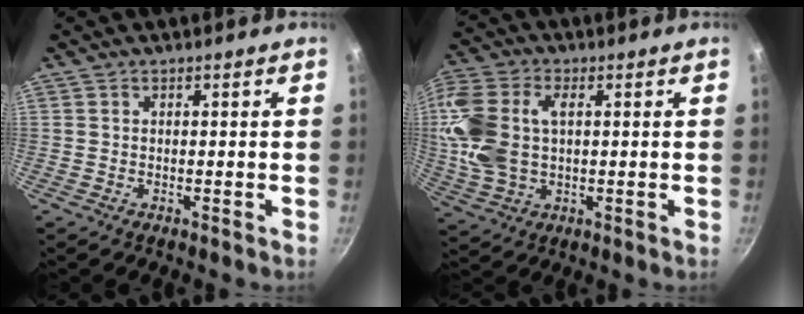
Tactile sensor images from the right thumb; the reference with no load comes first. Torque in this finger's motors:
{"motor_torque": [2.06, 2.02, 1.58, 0.01, 0.51]}